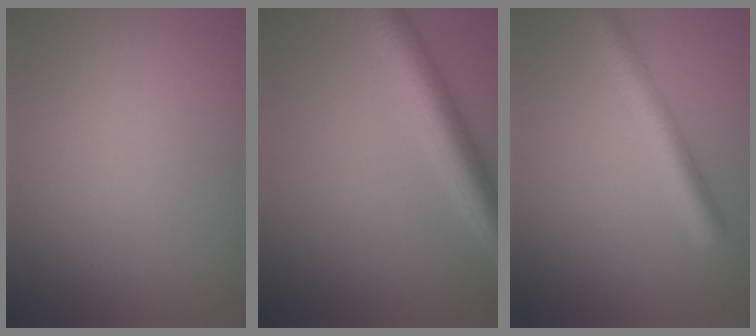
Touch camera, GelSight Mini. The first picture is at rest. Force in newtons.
{"total": 5.4, "press": 5.4, "slide": 0.3}
{"total": 3.8, "press": 3.8, "slide": 0.1}